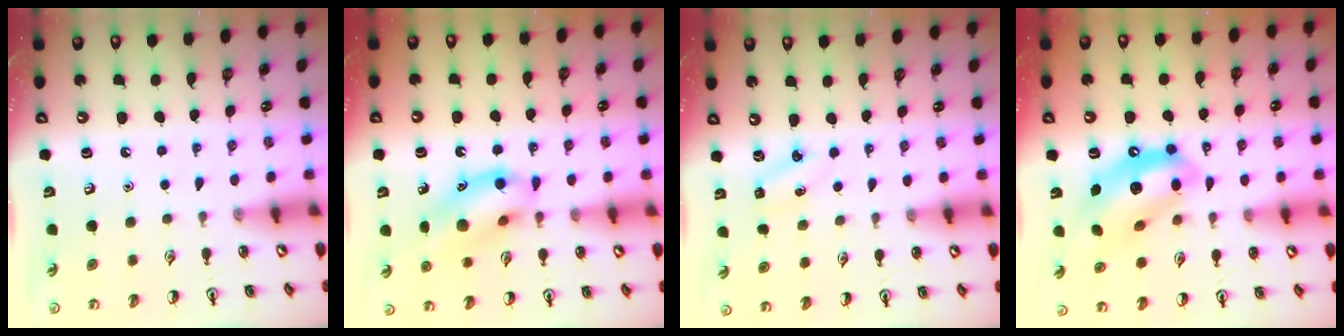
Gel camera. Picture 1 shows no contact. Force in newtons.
{"total": 14.1, "press": 13.7, "slide": 3.0}
{"total": 2.8, "press": 2.6, "slide": 1.0}
{"total": 13.0, "press": 12.5, "slide": 3.8}